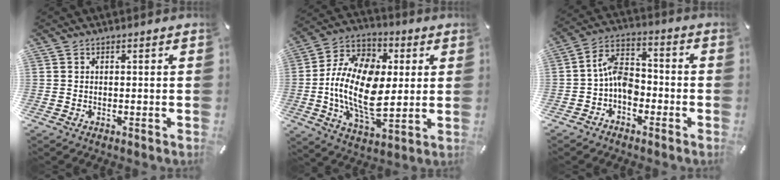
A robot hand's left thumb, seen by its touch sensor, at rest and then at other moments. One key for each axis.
{"total": 18.3, "fx": -0.5, "fy": 11.8, "fz": 14.0, "tx": -0.298, "ty": 0.003, "tz": -0.013}
{"total": 8.5, "fx": -2.6, "fy": 5.9, "fz": 5.5, "tx": -0.119, "ty": 0.019, "tz": -0.049}